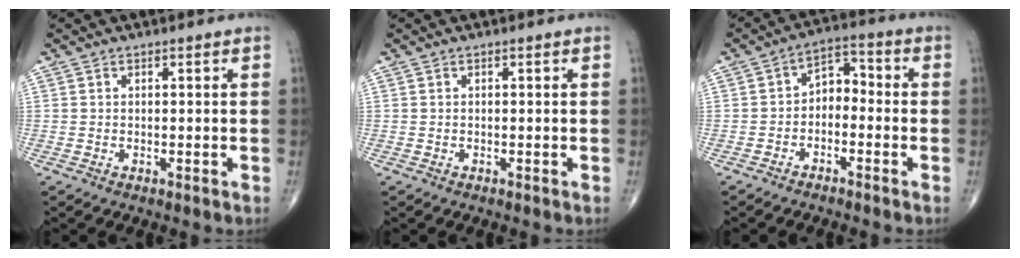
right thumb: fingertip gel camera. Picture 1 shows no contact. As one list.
[{"total": 0.0}, {"total": 5.5, "force": [-1.6, 3.7, 3.6], "torque": [-0.035, 0.039, -0.043]}]